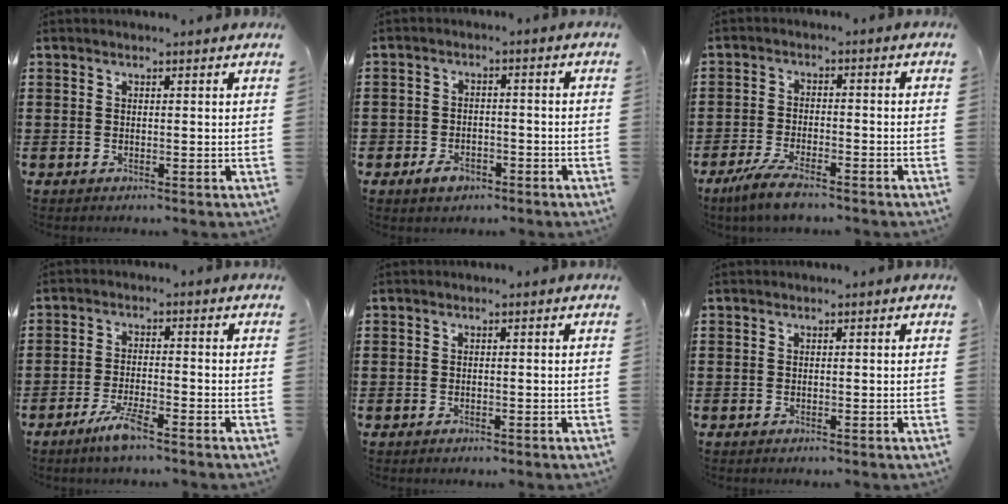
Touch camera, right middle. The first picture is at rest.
{"total": 2.6, "force": [-1.7, 1.7, 1.0], "torque": [-0.021, 0.004, -0.035]}
{"total": 4.6, "force": [-3.8, 0.6, 2.6], "torque": [-0.063, -0.007, -0.077]}
{"total": 4.4, "force": [-2.9, 0.5, 3.2], "torque": [-0.072, -0.005, -0.056]}
{"total": 0.0}
{"total": 0.0}